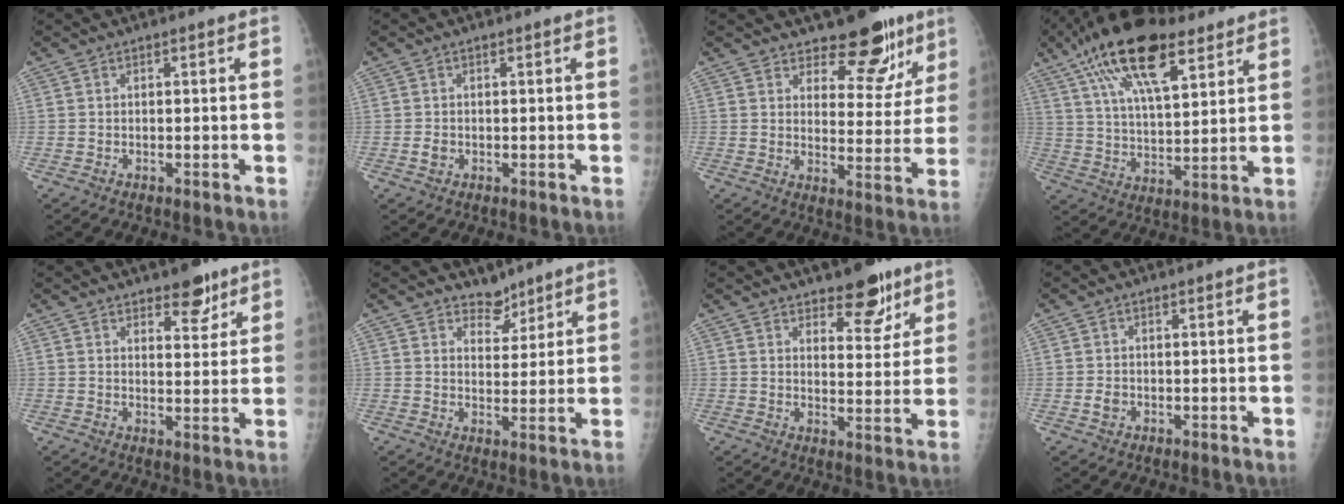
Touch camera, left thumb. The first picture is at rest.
{"total": 1.5, "force": [-0.3, 1.2, 0.8], "torque": [-0.011, 0.001, -0.003]}
{"total": 11.2, "force": [8.2, 5.4, 5.3], "torque": [-0.024, -0.058, 0.115]}
{"total": 19.9, "force": [11.4, 8.0, 14.2], "torque": [-0.236, -0.025, 0.198]}
{"total": 5.9, "force": [4.2, 2.7, 3.2], "torque": [-0.016, -0.027, 0.060]}
{"total": 4.3, "force": [3.6, 2.2, 0.5], "torque": [0.017, -0.030, 0.059]}
{"total": 8.8, "force": [6.2, 4.1, 4.8], "torque": [-0.031, -0.039, 0.089]}
{"total": 1.7, "force": [-0.3, 1.4, 0.9], "torque": [-0.012, 0.002, -0.004]}